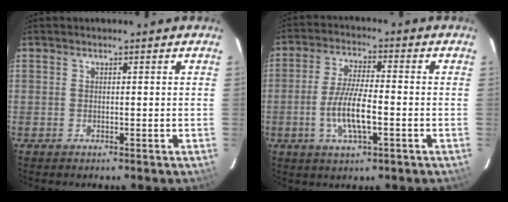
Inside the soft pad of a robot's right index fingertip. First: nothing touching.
{"total": 8.7, "force": [-2.5, 2.3, 8.0], "torque": [-0.159, -0.004, -0.049]}